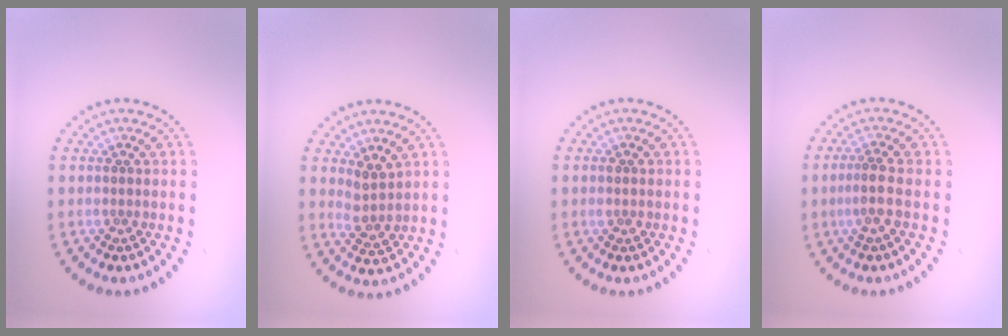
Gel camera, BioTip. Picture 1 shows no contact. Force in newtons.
{"total": 2.1, "press": 1.7, "slide": 1.2}
{"total": 1.0, "press": 1.0, "slide": 0.2}
{"total": 1.9, "press": 1.6, "slide": 1.0}